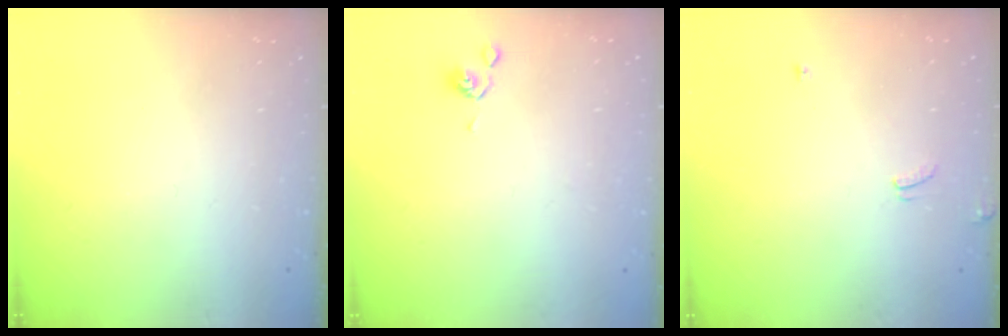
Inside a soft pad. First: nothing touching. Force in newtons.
{"total": 1.0, "press": 0.9, "slide": 0.3}
{"total": 3.4, "press": 3.4, "slide": 0.3}